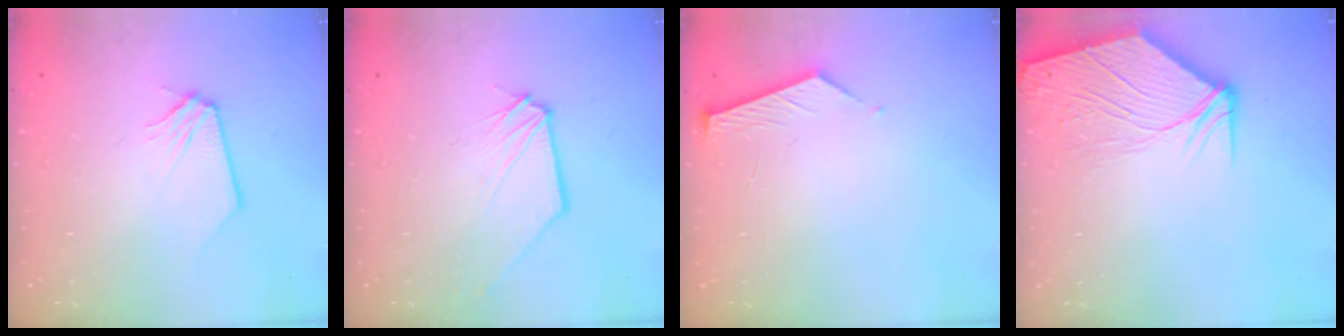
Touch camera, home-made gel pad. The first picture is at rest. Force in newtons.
{"total": 0.7, "press": 0.7, "slide": 0.1}
{"total": 5.3, "press": 5.3, "slide": 0.6}
{"total": 11.1, "press": 10.9, "slide": 1.6}